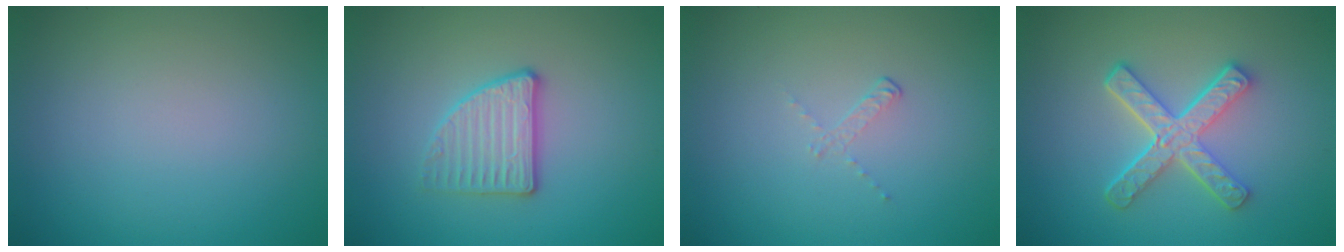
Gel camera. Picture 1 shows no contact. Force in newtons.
{"total": 2.8, "press": 2.7, "slide": 0.7}
{"total": 0.8, "press": 0.3, "slide": 0.7}
{"total": 4.9, "press": 3.7, "slide": 3.2}